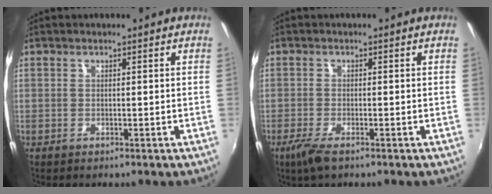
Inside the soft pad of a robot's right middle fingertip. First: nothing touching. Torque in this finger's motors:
{"motor_torque": [0.71, -0.67, 0.27, 0.05]}